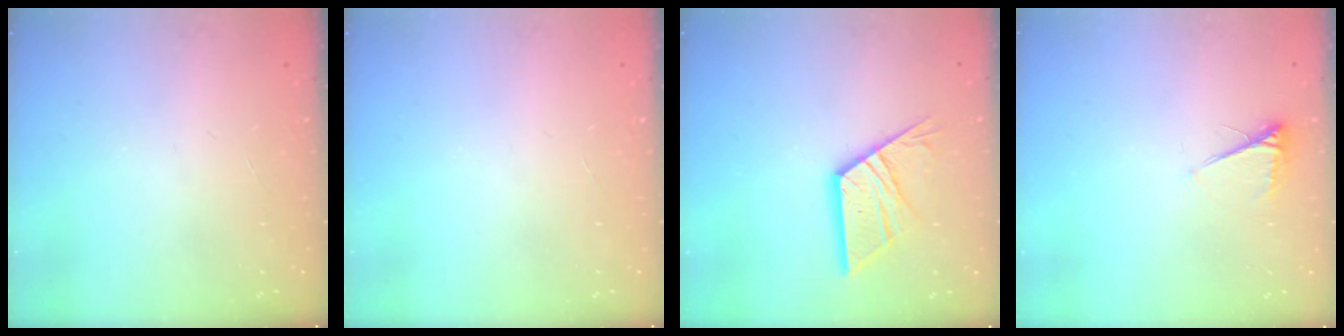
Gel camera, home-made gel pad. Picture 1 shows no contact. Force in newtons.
{"total": 0.0}
{"total": 12.8, "press": 12.7, "slide": 1.1}
{"total": 4.6, "press": 4.6, "slide": 0.5}